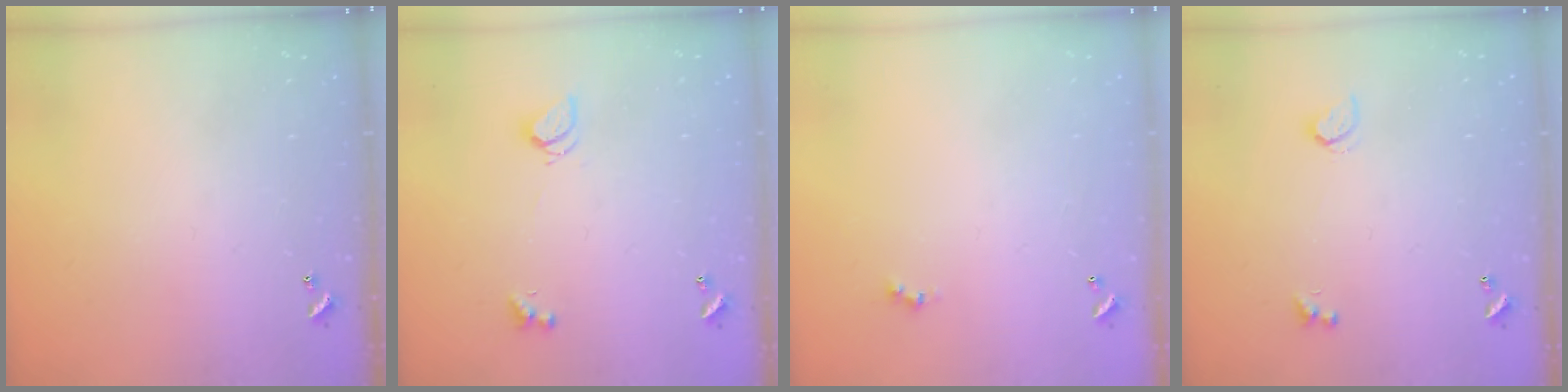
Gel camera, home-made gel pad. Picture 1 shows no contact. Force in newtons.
{"total": 2.5, "press": 2.5, "slide": 0.6}
{"total": 0.0}
{"total": 1.3, "press": 1.2, "slide": 0.4}